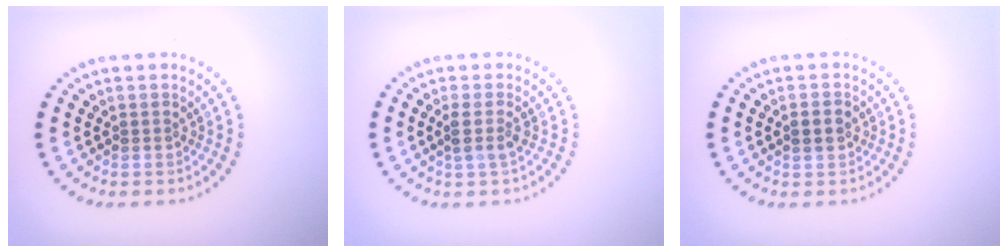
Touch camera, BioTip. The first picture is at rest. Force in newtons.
{"total": 1.5, "press": 1.2, "slide": 1.0}
{"total": 2.0, "press": 2.0, "slide": 0.2}